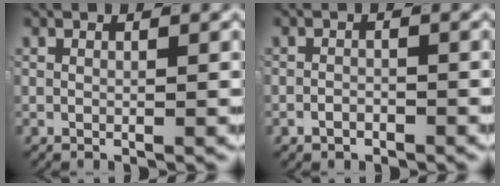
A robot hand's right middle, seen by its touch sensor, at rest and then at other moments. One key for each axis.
{"total": 1.2, "fx": -1.0, "fy": 0.6, "fz": 0.2, "tx": 0.000, "ty": -0.001, "tz": -0.018}